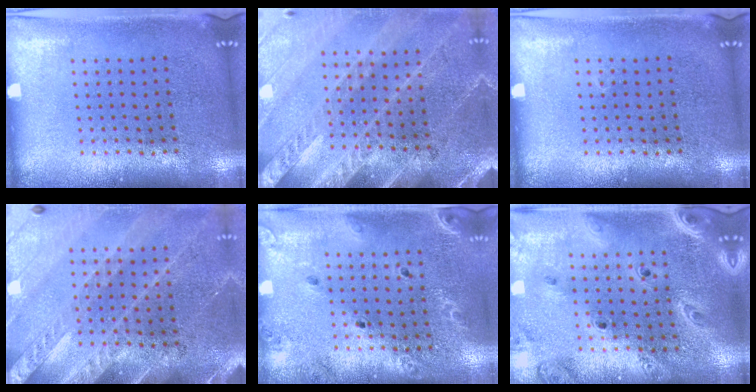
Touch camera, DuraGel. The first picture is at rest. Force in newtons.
{"total": 2.9, "press": 2.6, "slide": 1.1}
{"total": 0.0}
{"total": 3.0, "press": 2.6, "slide": 1.4}
{"total": 1.5, "press": 1.4, "slide": 0.2}
{"total": 2.7, "press": 2.3, "slide": 1.4}